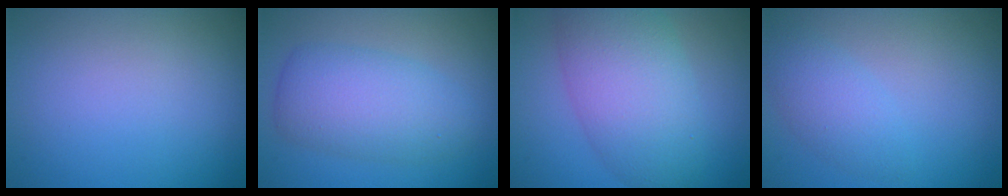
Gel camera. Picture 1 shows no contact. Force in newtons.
{"total": 5.0, "press": 5.0, "slide": 0.2}
{"total": 7.8, "press": 7.8, "slide": 0.4}
{"total": 2.5, "press": 2.5, "slide": 0.1}